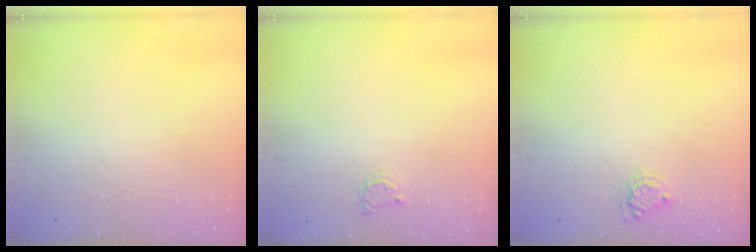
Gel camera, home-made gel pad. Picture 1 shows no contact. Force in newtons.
{"total": 2.2, "press": 2.2, "slide": 0.4}
{"total": 5.4, "press": 5.4, "slide": 0.4}